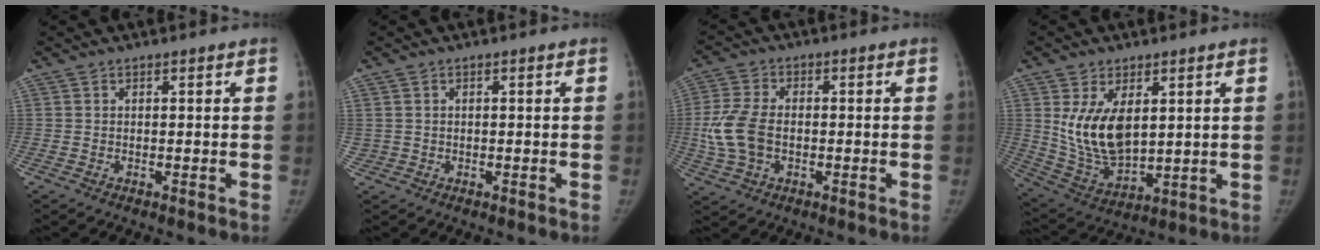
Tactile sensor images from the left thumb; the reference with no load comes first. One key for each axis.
{"total": 1.1, "fx": 0.2, "fy": 1.1, "fz": 0.1, "tx": 0.007, "ty": 0.003, "tz": 0.002}
{"total": 9.3, "fx": -1.0, "fy": 6.0, "fz": 7.0, "tx": -0.150, "ty": 0.008, "tz": -0.020}
{"total": 12.7, "fx": 3.2, "fy": 7.1, "fz": 10.0, "tx": -0.167, "ty": -0.025, "tz": 0.080}